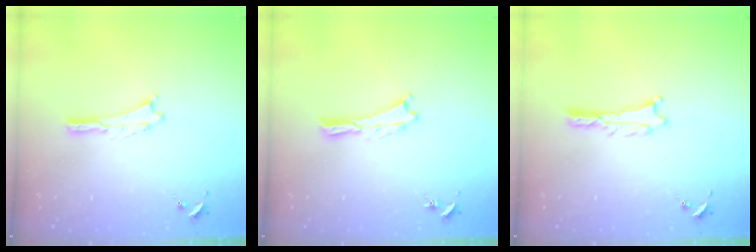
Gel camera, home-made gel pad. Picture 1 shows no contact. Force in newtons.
{"total": 0.0}
{"total": 1.0, "press": 1.0, "slide": 0.1}